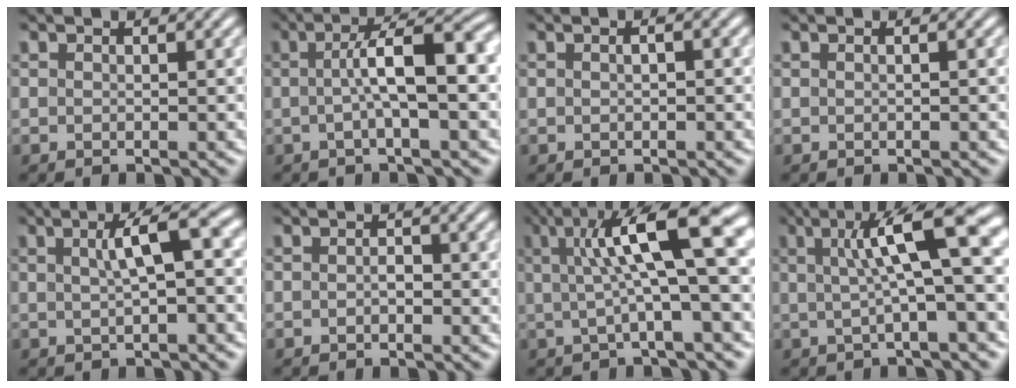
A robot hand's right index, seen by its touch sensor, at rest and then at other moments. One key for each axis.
{"total": 5.4, "fx": -0.3, "fy": 0.9, "fz": 5.3, "tx": -0.086, "ty": 0.010, "tz": -0.008}
{"total": 0.7, "fx": -0.2, "fy": 0.2, "fz": 0.7, "tx": -0.009, "ty": 0.002, "tz": -0.004}
{"total": 0.0}
{"total": 3.5, "fx": 0.3, "fy": 0.4, "fz": 3.4, "tx": -0.048, "ty": 0.014, "tz": 0.006}
{"total": 0.7, "fx": -0.4, "fy": 0.3, "fz": 0.6, "tx": -0.015, "ty": -0.005, "tz": -0.003}
{"total": 9.5, "fx": 2.6, "fy": 2.5, "fz": 8.8, "tx": -0.119, "ty": 0.031, "tz": 0.029}
{"total": 7.3, "fx": 1.5, "fy": 1.4, "fz": 7.0, "tx": -0.091, "ty": 0.025, "tz": 0.019}